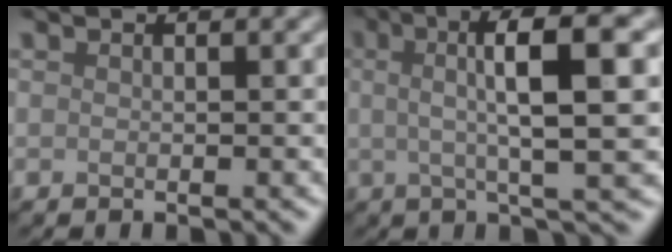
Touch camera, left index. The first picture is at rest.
{"total": 9.4, "force": [1.9, 2.0, 9.0], "torque": [-0.117, 0.016, 0.025]}